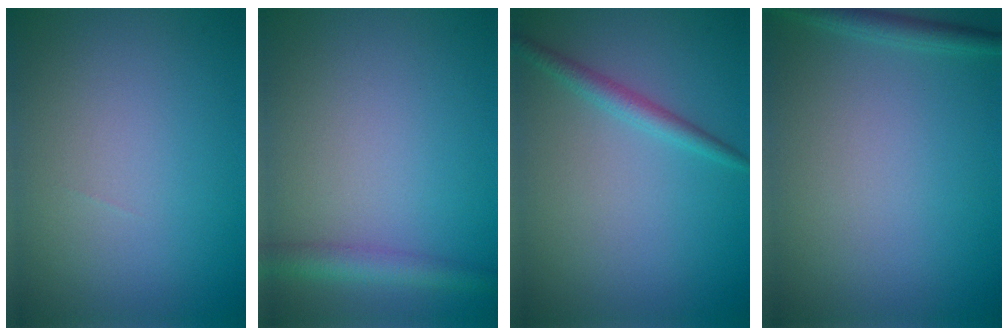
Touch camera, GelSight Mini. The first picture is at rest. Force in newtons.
{"total": 2.6, "press": 2.6, "slide": 0.1}
{"total": 1.8, "press": 1.8, "slide": 0.0}
{"total": 1.6, "press": 1.6, "slide": 0.1}